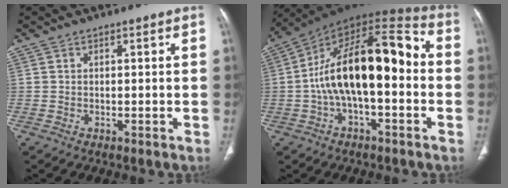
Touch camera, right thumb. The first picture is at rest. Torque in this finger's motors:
{"motor_torque": [2.44, 2.57, 2.41, -0.36, 0.49]}